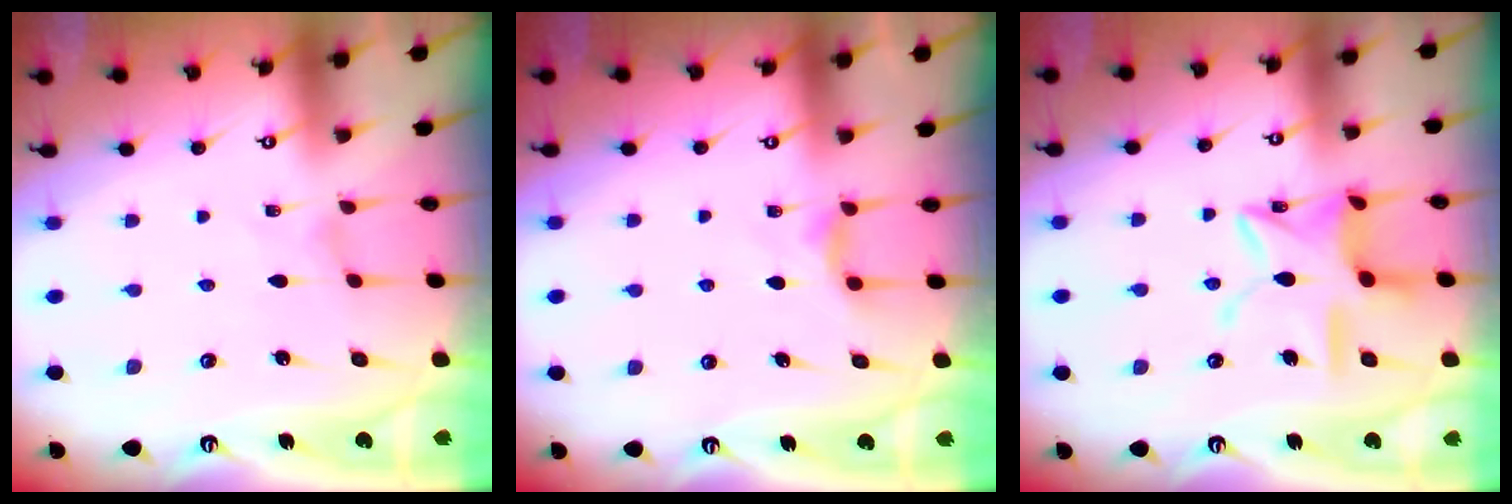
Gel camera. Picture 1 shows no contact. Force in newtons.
{"total": 4.8, "press": 4.7, "slide": 0.7}
{"total": 11.3, "press": 11.2, "slide": 0.7}